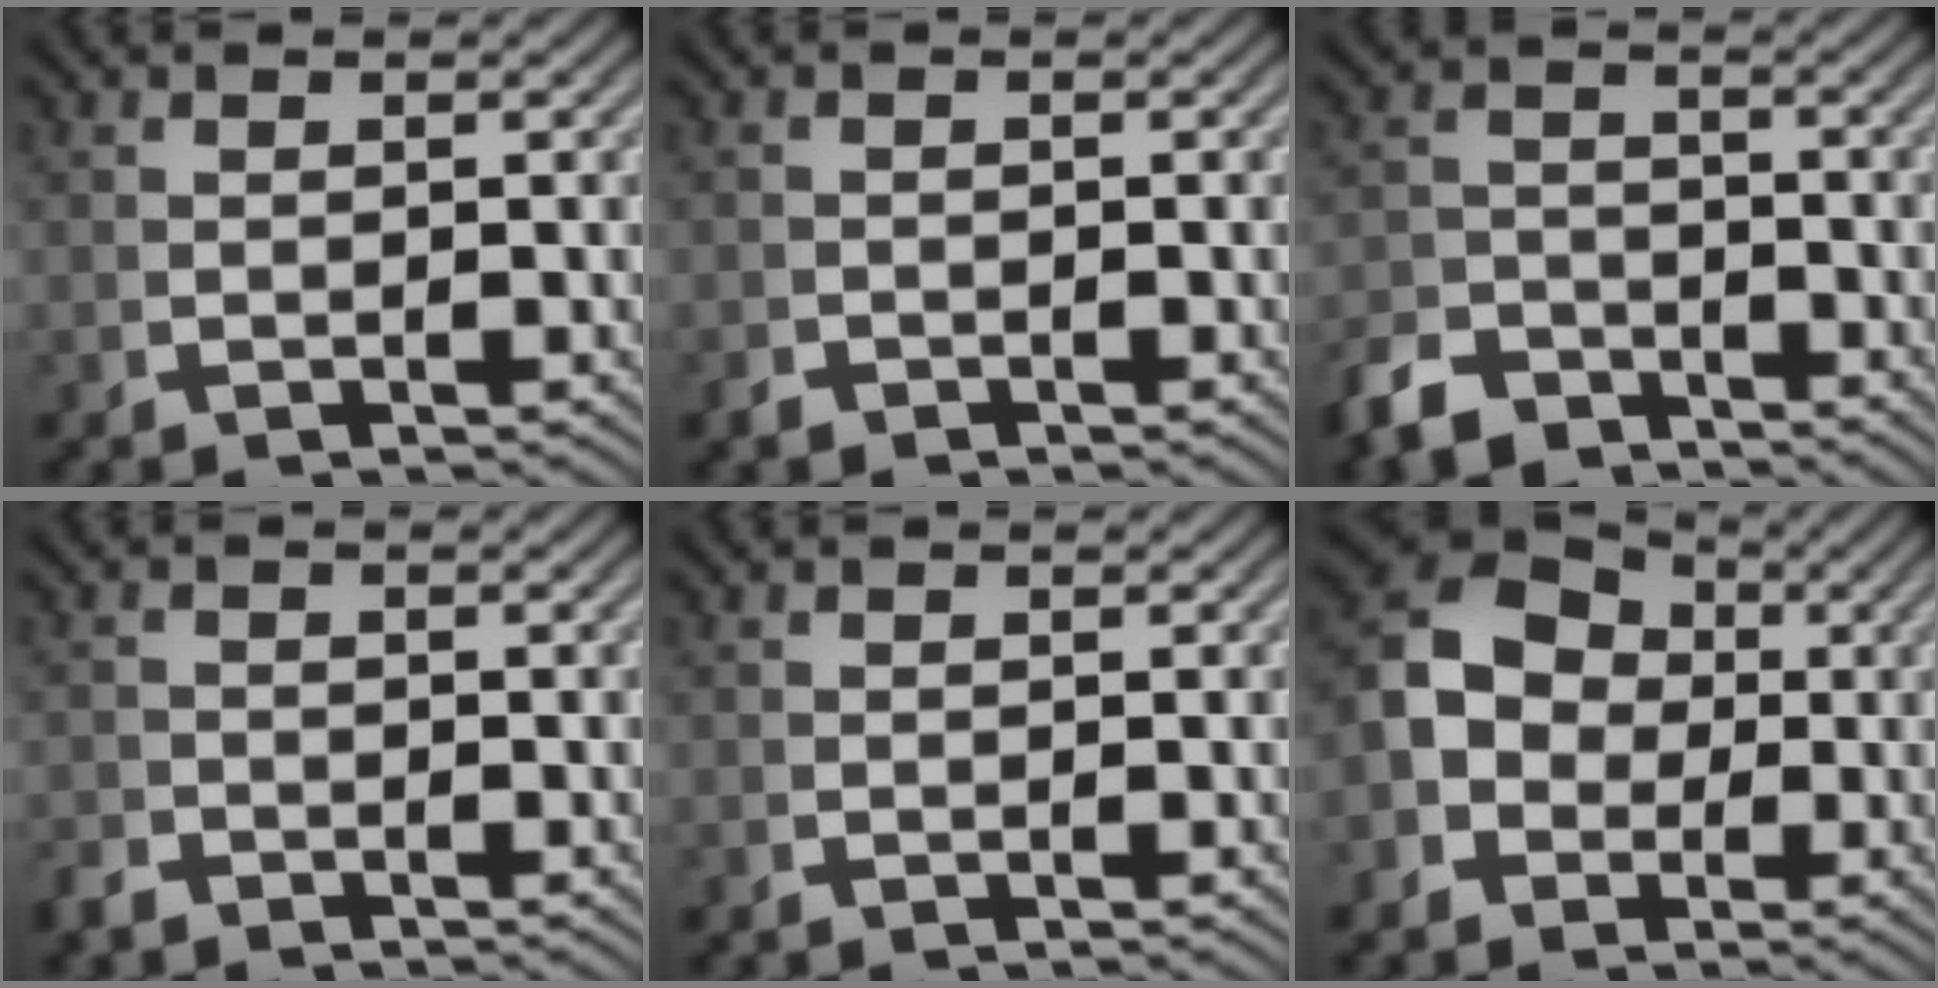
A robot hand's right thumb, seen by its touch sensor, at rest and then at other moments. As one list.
[{"total": 0.8, "force": [-0.8, 0.0, -0.2], "torque": [0.006, -0.005, -0.014]}, {"total": 4.7, "force": [-4.2, 2.0, 0.9], "torque": [0.004, -0.011, -0.074]}, {"total": 1.3, "force": [-1.3, 0.3, -0.2], "torque": [0.009, -0.005, -0.025]}, {"total": 0.0}, {"total": 8.3, "force": [0.9, 6.9, 4.5], "torque": [-0.116, -0.011, 0.015]}]